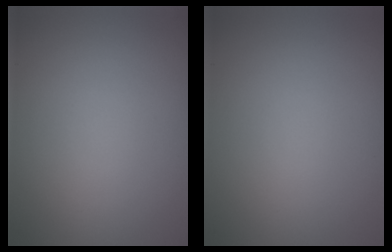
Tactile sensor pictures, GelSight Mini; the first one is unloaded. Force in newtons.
{"total": 0.0}